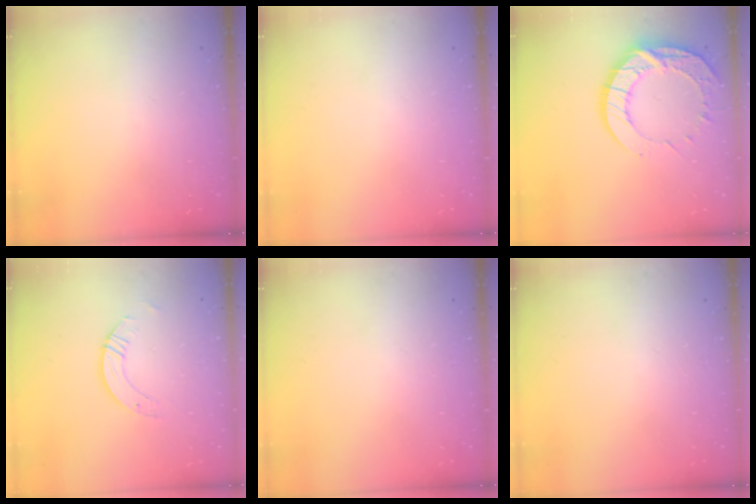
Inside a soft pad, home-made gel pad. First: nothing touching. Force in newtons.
{"total": 0.0}
{"total": 15.6, "press": 15.6, "slide": 1.2}
{"total": 4.7, "press": 4.7, "slide": 0.3}
{"total": 0.0}
{"total": 0.0}